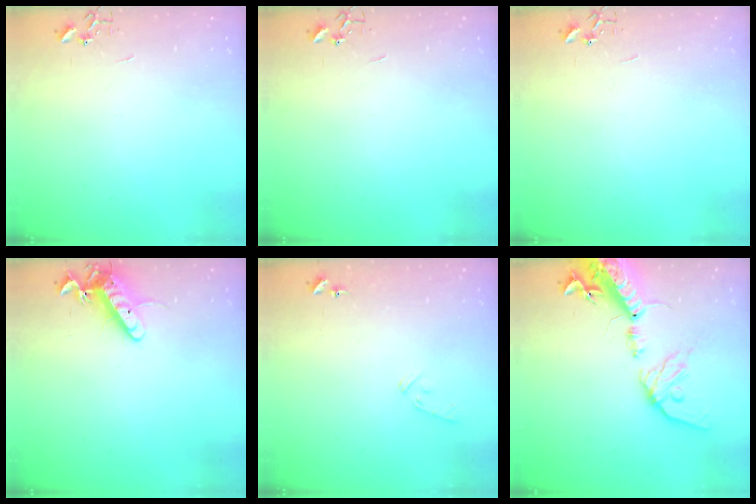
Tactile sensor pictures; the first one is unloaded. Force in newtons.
{"total": 0.0}
{"total": 0.0}
{"total": 11.4, "press": 11.4, "slide": 0.9}
{"total": 6.7, "press": 6.7, "slide": 0.7}
{"total": 19.5, "press": 19.0, "slide": 4.4}